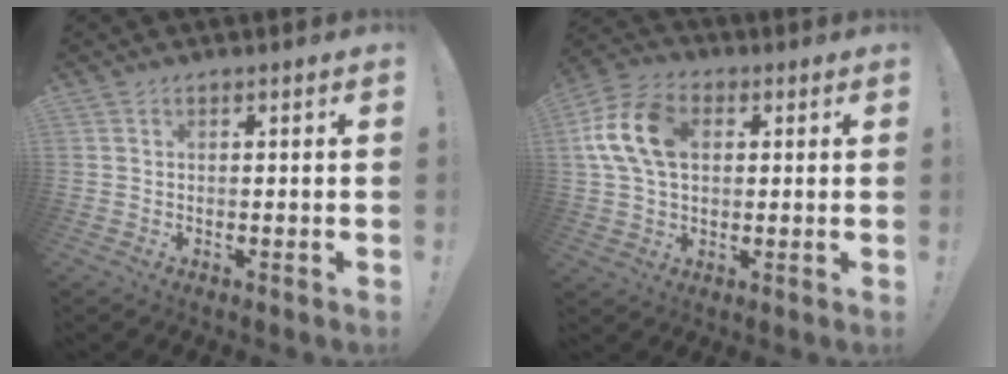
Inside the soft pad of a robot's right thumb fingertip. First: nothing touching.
{"total": 14.9, "force": [2.9, 10.2, 10.4], "torque": [-0.201, 0.010, 0.058]}